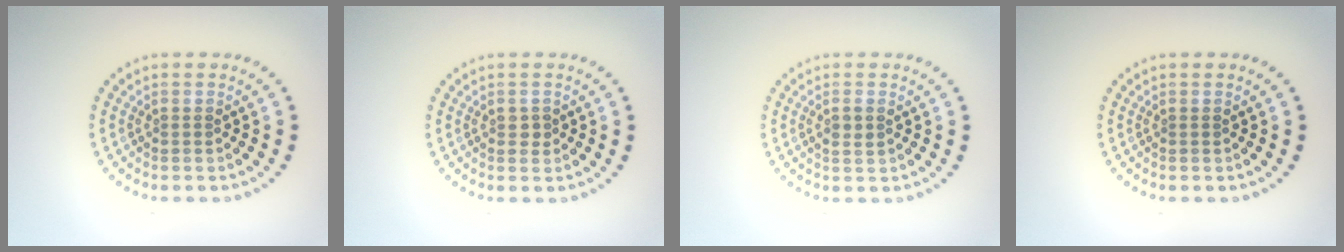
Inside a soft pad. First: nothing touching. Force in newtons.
{"total": 1.0, "press": 1.0, "slide": 0.2}
{"total": 1.3, "press": 1.3, "slide": 0.3}
{"total": 0.0}